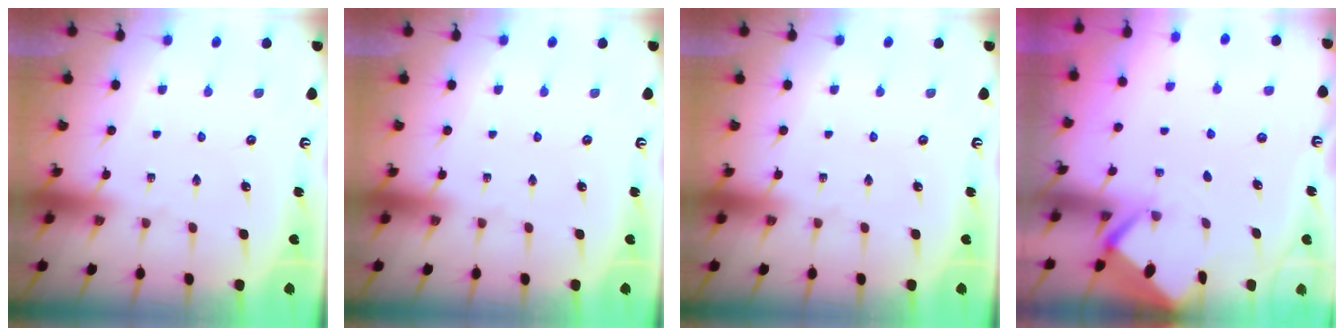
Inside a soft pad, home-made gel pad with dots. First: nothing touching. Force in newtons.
{"total": 0.0}
{"total": 0.0}
{"total": 2.2, "press": 2.2, "slide": 0.1}